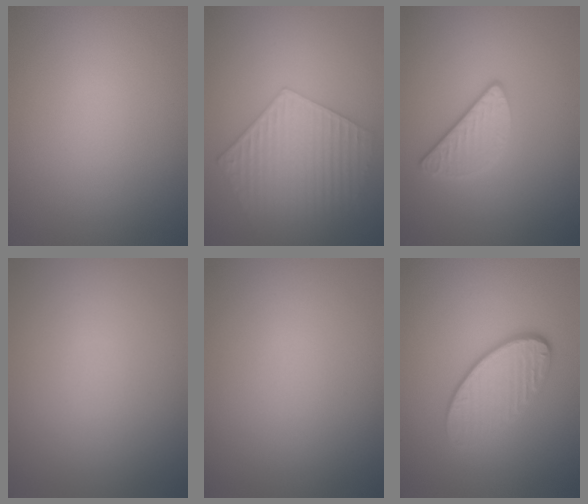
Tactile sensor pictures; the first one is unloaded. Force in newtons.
{"total": 5.9, "press": 4.6, "slide": 3.6}
{"total": 2.5, "press": 2.3, "slide": 1.0}
{"total": 0.0}
{"total": 0.0}
{"total": 4.2, "press": 2.9, "slide": 3.0}